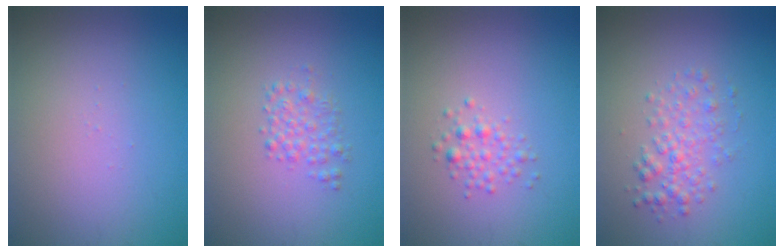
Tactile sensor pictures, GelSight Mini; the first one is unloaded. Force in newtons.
{"total": 1.8, "press": 1.8, "slide": 0.0}
{"total": 1.5, "press": 1.5, "slide": 0.0}
{"total": 2.5, "press": 2.5, "slide": 0.0}